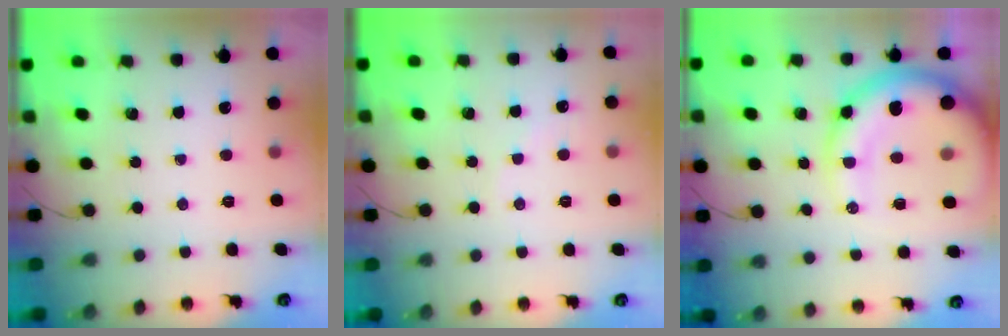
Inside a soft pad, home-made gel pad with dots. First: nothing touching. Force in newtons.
{"total": 3.1, "press": 2.9, "slide": 1.0}
{"total": 16.9, "press": 16.6, "slide": 3.4}